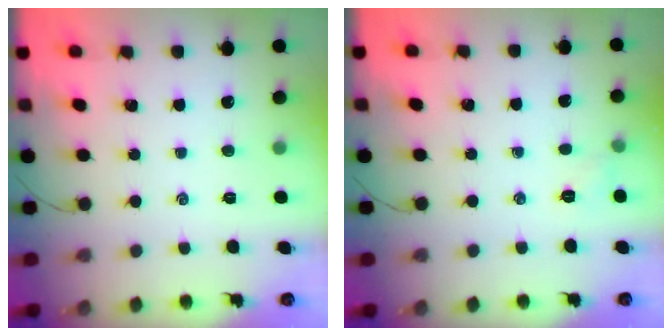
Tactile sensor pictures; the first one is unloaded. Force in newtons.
{"total": 4.0, "press": 3.8, "slide": 1.3}